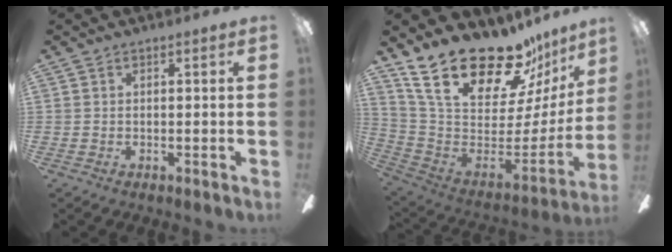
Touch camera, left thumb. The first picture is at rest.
{"total": 26.2, "force": [19.7, 10.9, 13.4], "torque": [-0.225, -0.134, 0.363]}